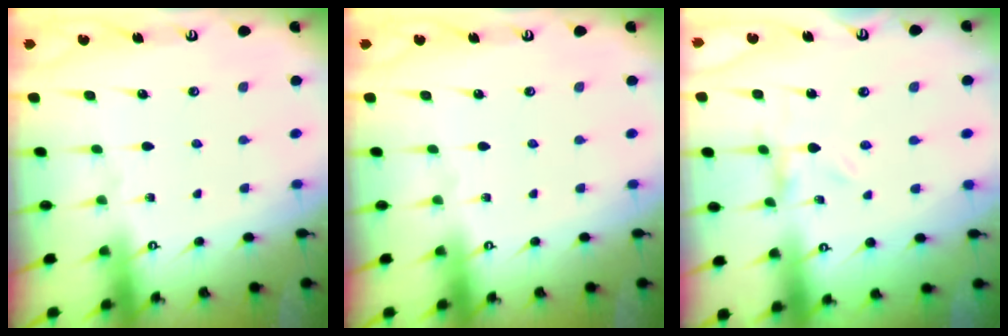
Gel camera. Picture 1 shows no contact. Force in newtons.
{"total": 0.0}
{"total": 0.0}